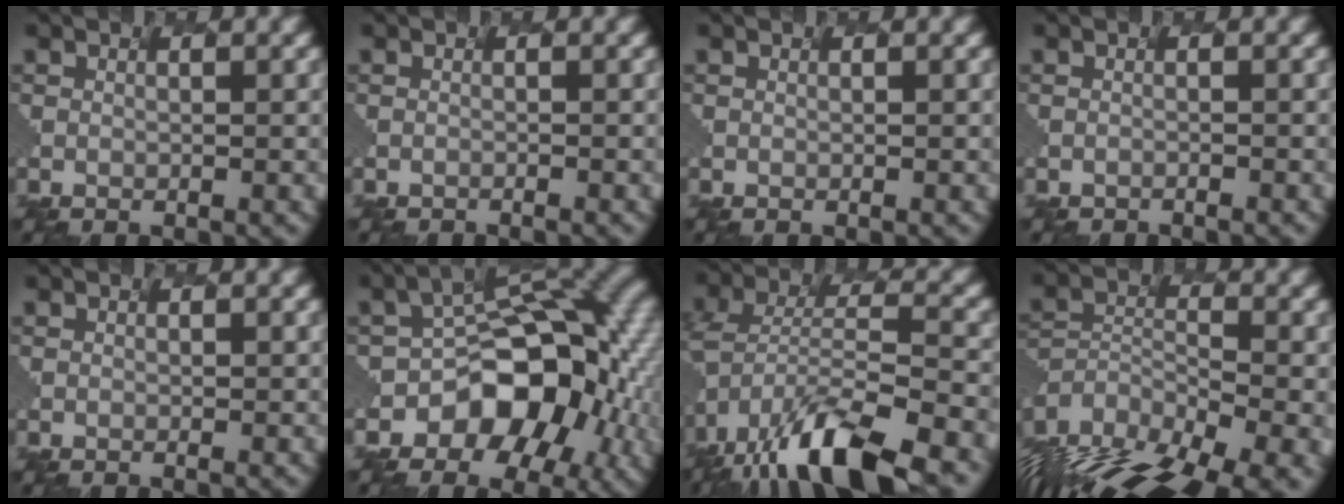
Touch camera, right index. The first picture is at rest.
{"total": 0.6, "force": [-0.5, 0.2, 0.2], "torque": [0.010, 0.000, -0.007]}
{"total": 0.0}
{"total": 0.8, "force": [-0.8, 0.1, -0.2], "torque": [0.011, -0.003, -0.010]}
{"total": 0.0}
{"total": 10.9, "force": [-4.1, 7.4, 6.9], "torque": [-0.084, -0.001, -0.065]}
{"total": 11.1, "force": [-8.2, 3.1, 6.8], "torque": [-0.143, -0.006, -0.146]}
{"total": 12.8, "force": [-9.9, 4.4, 6.7], "torque": [-0.131, -0.001, -0.143]}